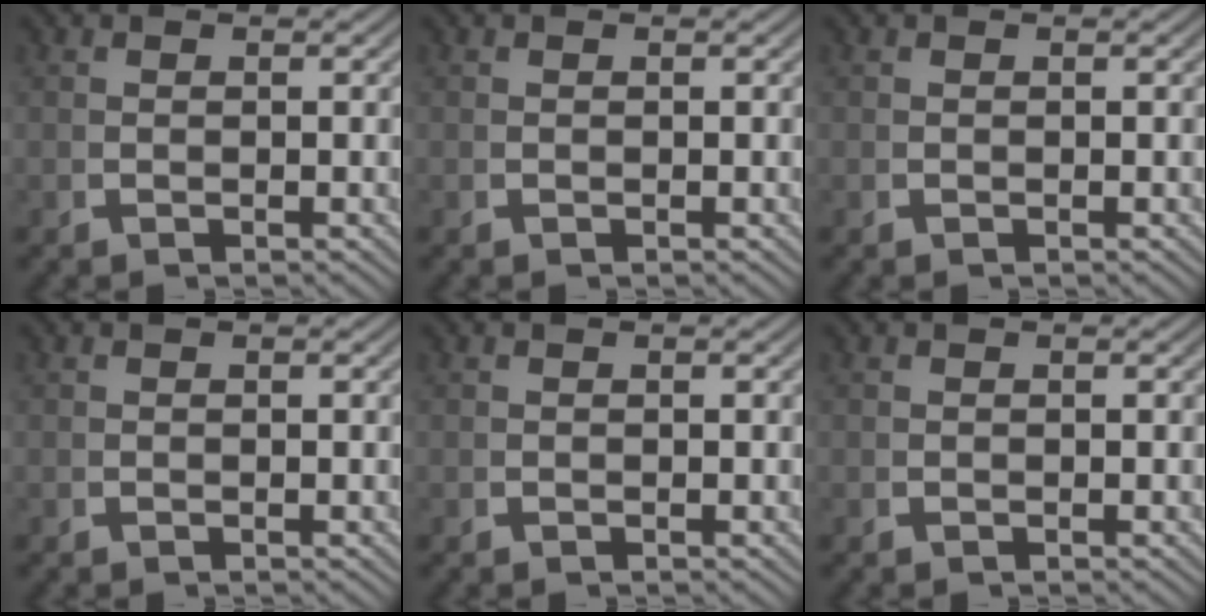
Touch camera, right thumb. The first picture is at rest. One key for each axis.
{"total": 0.0}
{"total": 0.0}
{"total": 0.0}
{"total": 0.0}
{"total": 0.0}